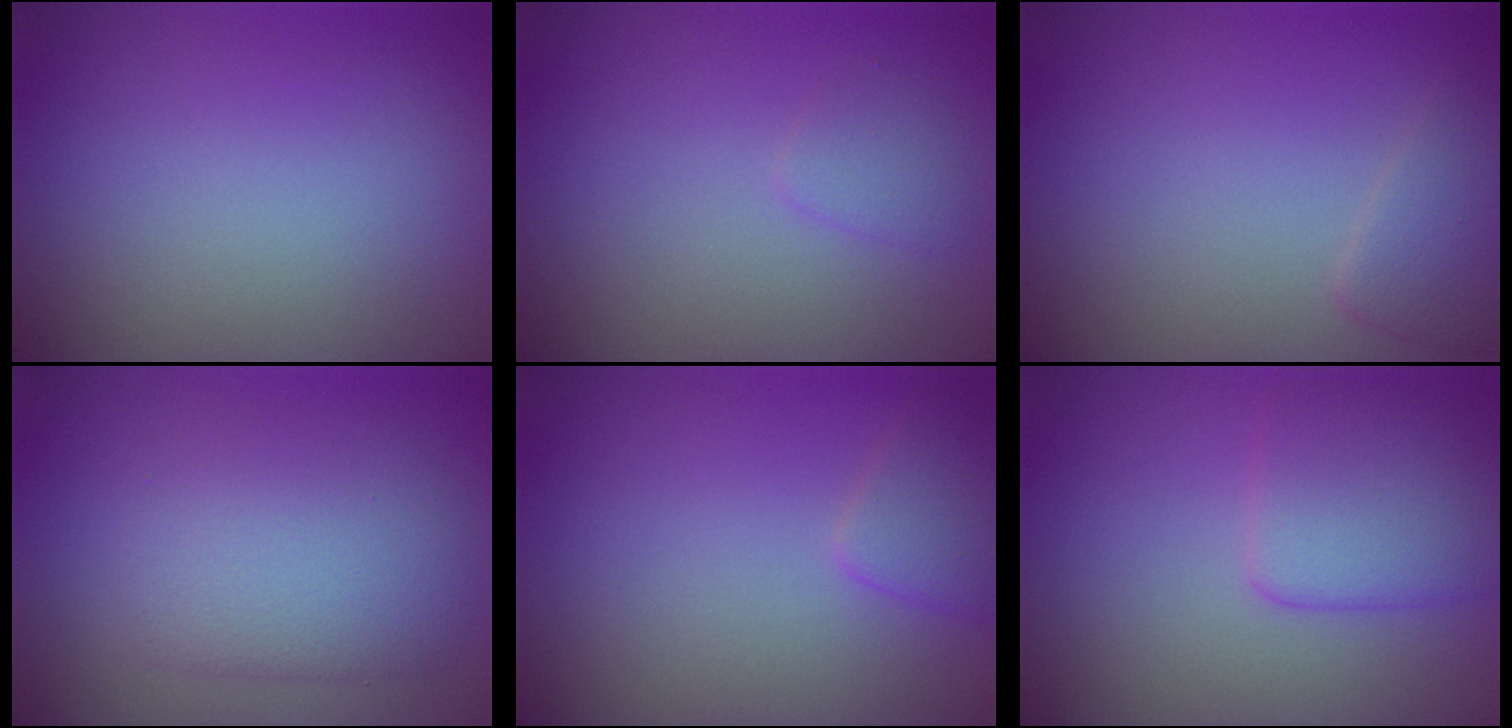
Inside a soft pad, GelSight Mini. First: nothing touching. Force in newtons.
{"total": 1.2, "press": 1.2, "slide": 0.0}
{"total": 1.9, "press": 1.9, "slide": 0.1}
{"total": 5.1, "press": 5.1, "slide": 0.4}
{"total": 1.9, "press": 1.9, "slide": 0.1}
{"total": 3.8, "press": 3.8, "slide": 0.3}